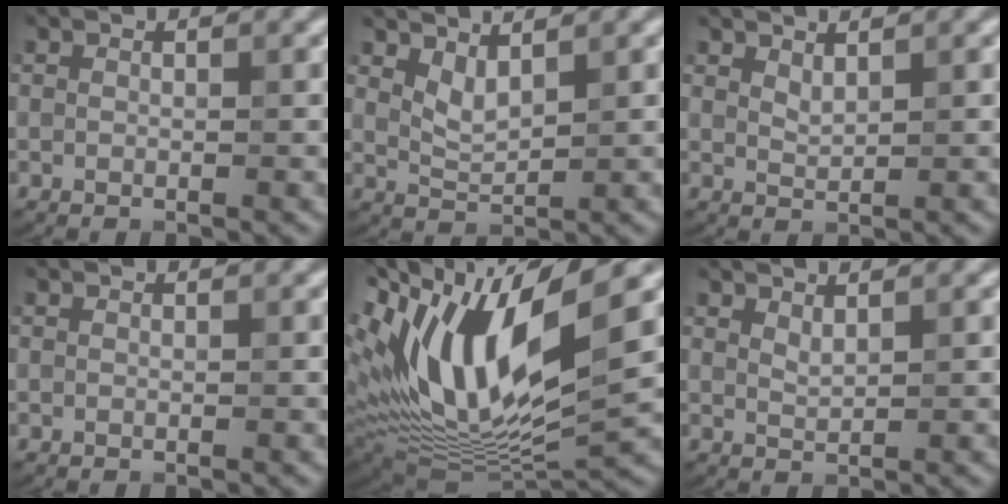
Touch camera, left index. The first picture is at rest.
{"total": 2.0, "force": [1.4, 0.7, 1.3], "torque": [-0.032, -0.009, 0.033]}
{"total": 1.2, "force": [1.0, 0.2, 0.5], "torque": [-0.015, -0.003, 0.022]}
{"total": 0.0}
{"total": 15.4, "force": [3.6, 5.9, 13.8], "torque": [-0.277, 0.001, 0.070]}
{"total": 1.1, "force": [1.0, 0.2, 0.5], "torque": [-0.013, -0.002, 0.020]}